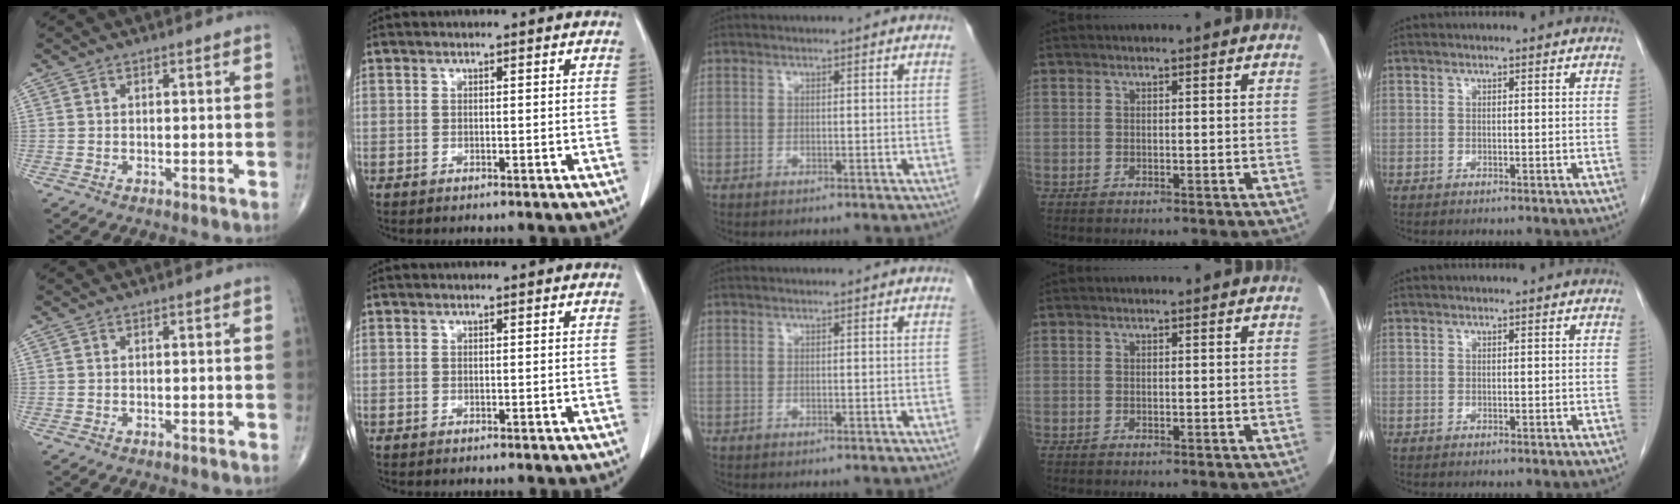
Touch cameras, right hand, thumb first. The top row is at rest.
{}